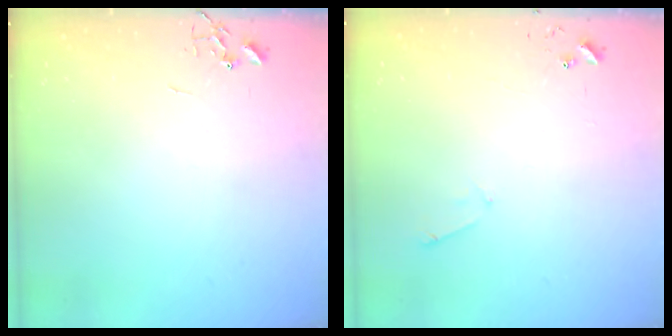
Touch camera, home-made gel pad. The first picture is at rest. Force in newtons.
{"total": 4.2, "press": 4.2, "slide": 0.3}